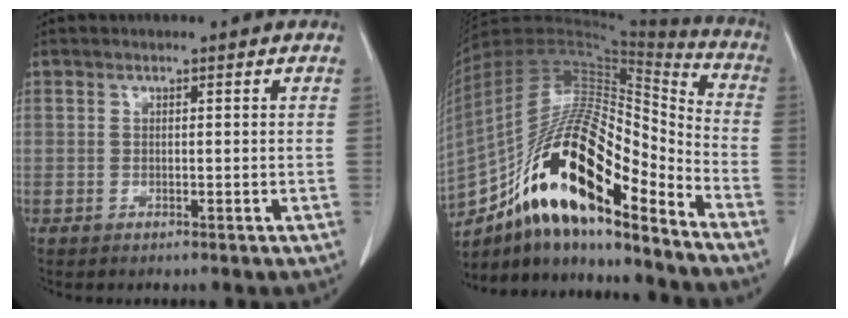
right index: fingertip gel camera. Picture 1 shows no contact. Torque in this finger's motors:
{"motor_torque": [1.06, -0.71, 1.05, 0.21]}